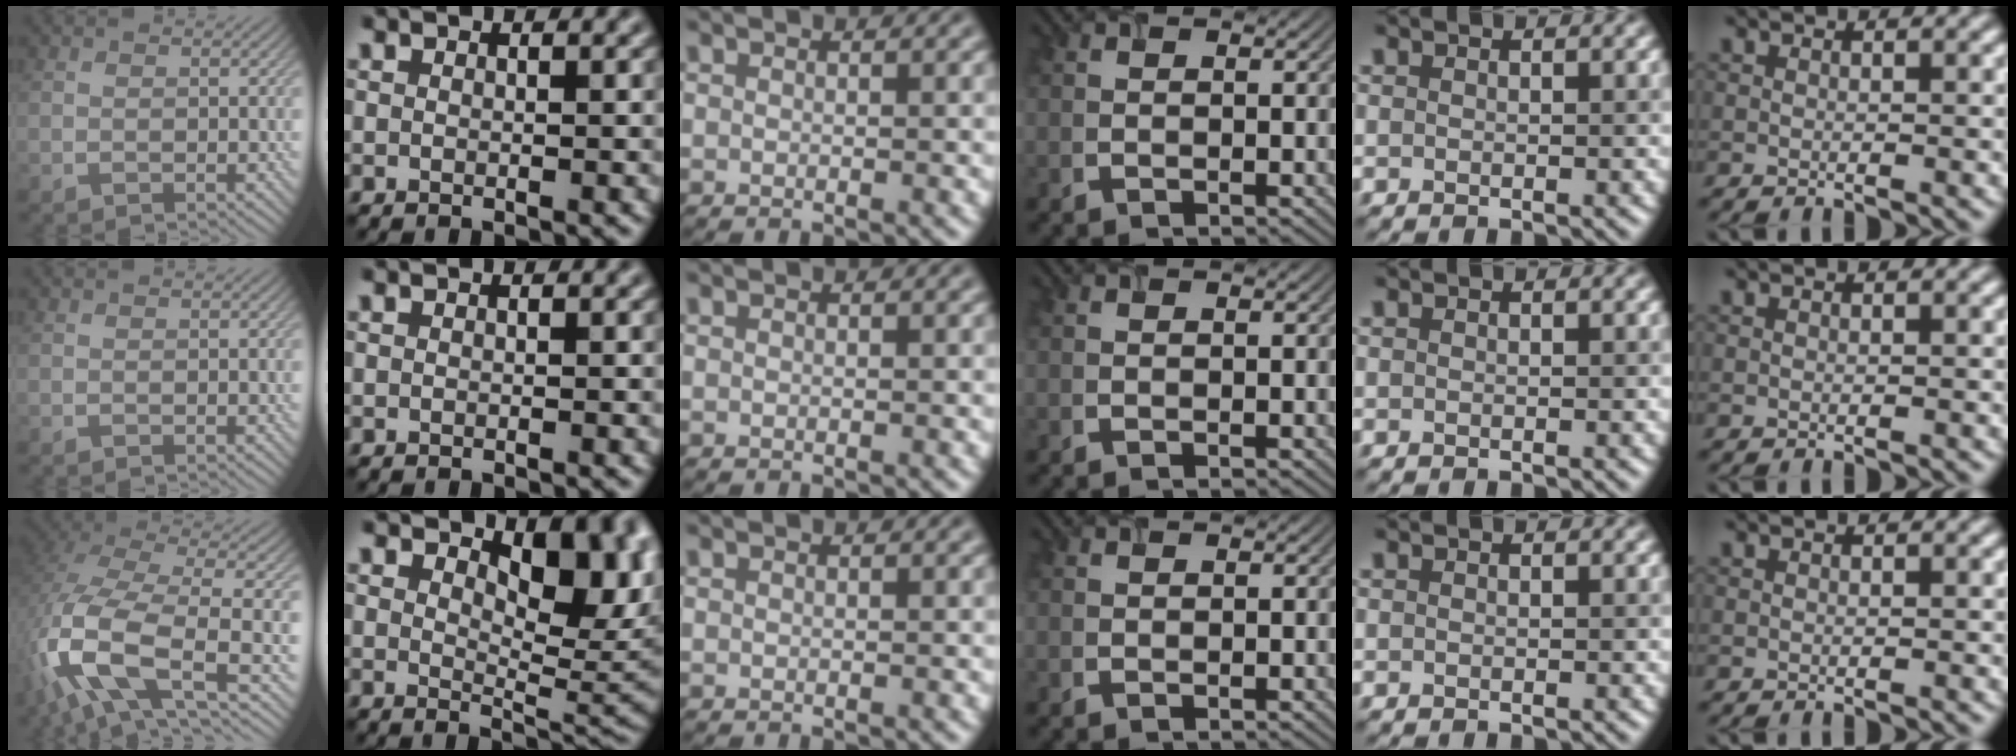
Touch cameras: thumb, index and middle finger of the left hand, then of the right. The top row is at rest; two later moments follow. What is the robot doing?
{"motion": "open", "object": "airpods case & airpods"}